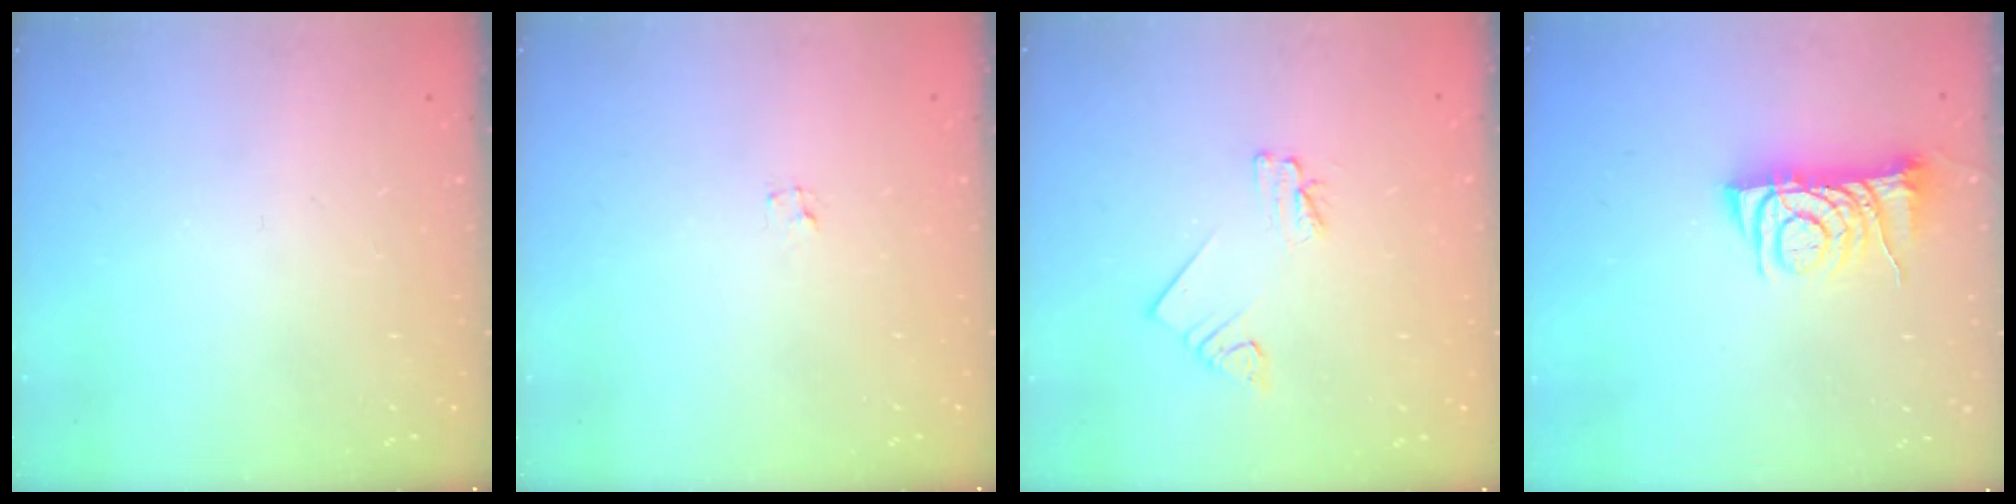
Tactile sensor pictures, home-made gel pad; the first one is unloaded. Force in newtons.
{"total": 1.2, "press": 1.2, "slide": 0.1}
{"total": 2.3, "press": 2.3, "slide": 0.1}
{"total": 7.8, "press": 7.7, "slide": 1.0}